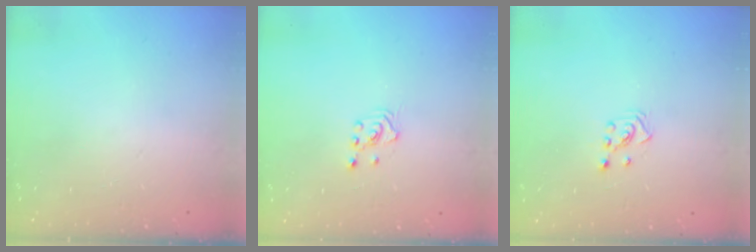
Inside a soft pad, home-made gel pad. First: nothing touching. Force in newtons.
{"total": 2.0, "press": 2.0, "slide": 0.3}
{"total": 2.3, "press": 2.2, "slide": 0.8}